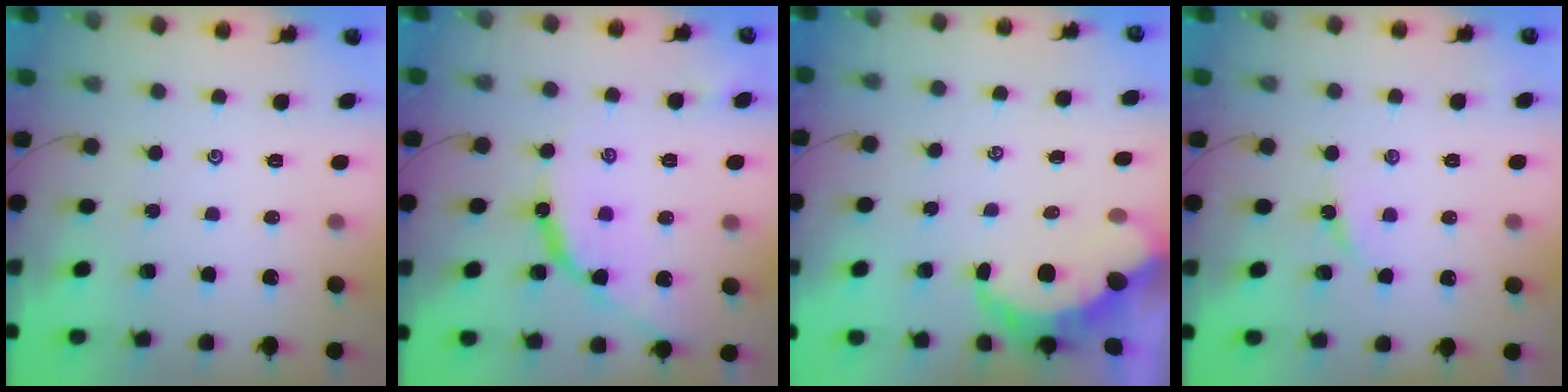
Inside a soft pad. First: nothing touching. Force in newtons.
{"total": 10.2, "press": 10.2, "slide": 0.2}
{"total": 6.0, "press": 6.0, "slide": 0.8}
{"total": 2.7, "press": 2.7, "slide": 0.3}